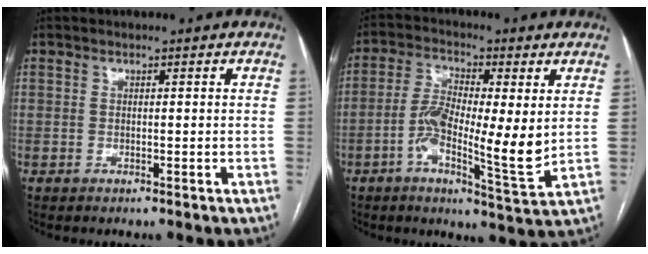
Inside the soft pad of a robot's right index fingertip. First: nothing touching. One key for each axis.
{"total": 11.5, "fx": -0.5, "fy": 2.7, "fz": 11.2, "tx": -0.204, "ty": 0.000, "tz": -0.012}